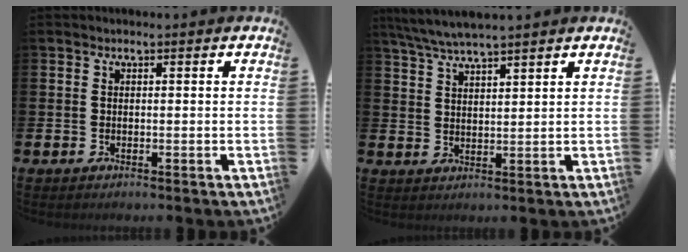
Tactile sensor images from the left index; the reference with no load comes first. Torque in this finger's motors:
{"motor_torque": [0.28, -0.19, 0.89, 0.12]}